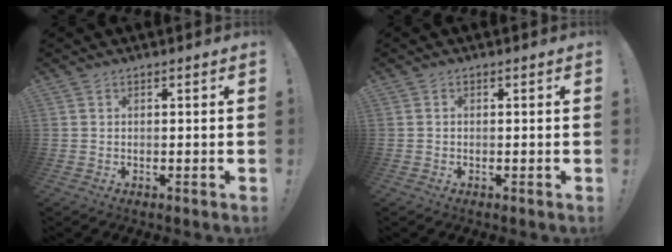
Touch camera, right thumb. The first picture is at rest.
{"total": 0.0}